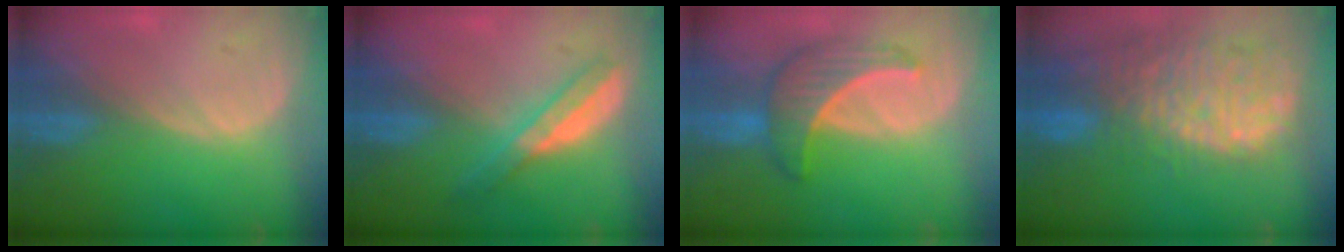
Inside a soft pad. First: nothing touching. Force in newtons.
{"total": 5.5, "press": 4.9, "slide": 2.5}
{"total": 6.6, "press": 6.5, "slide": 1.0}
{"total": 14.0, "press": 11.7, "slide": 7.7}